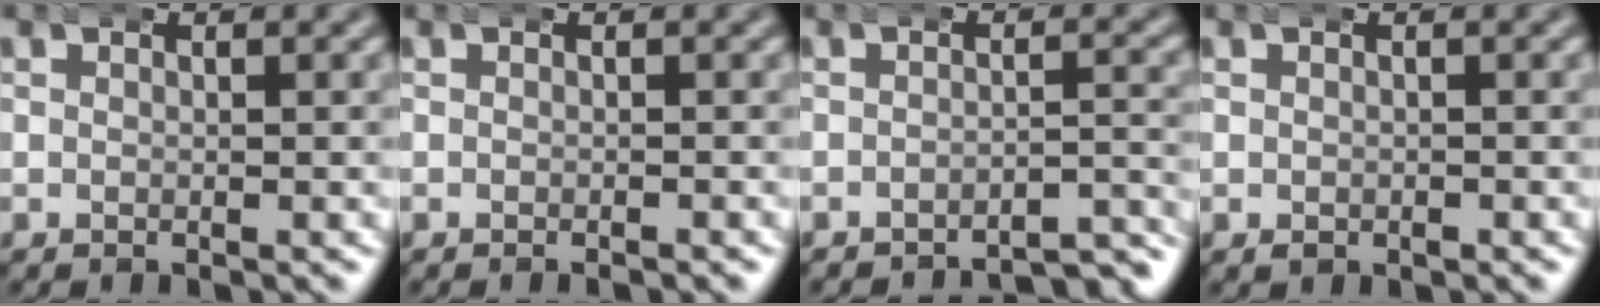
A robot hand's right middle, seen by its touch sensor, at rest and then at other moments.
{"total": 0.5, "force": [-0.5, -0.1, 0.1], "torque": [-0.002, 0.001, -0.008]}
{"total": 5.2, "force": [-5.0, 0.9, 1.3], "torque": [-0.012, -0.010, -0.076]}
{"total": 0.8, "force": [-0.3, 0.6, 0.3], "torque": [-0.011, -0.006, 0.002]}